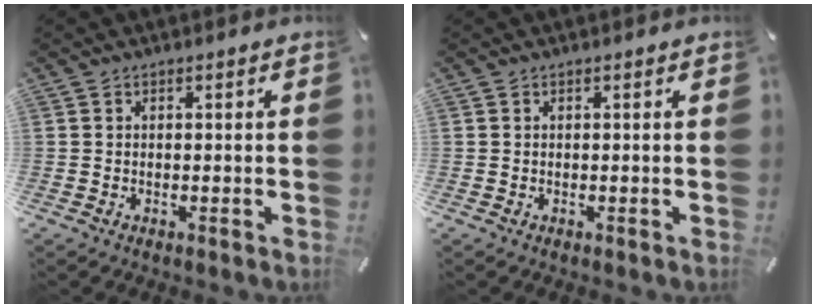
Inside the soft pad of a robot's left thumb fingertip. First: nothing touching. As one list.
[{"total": 0.0}]